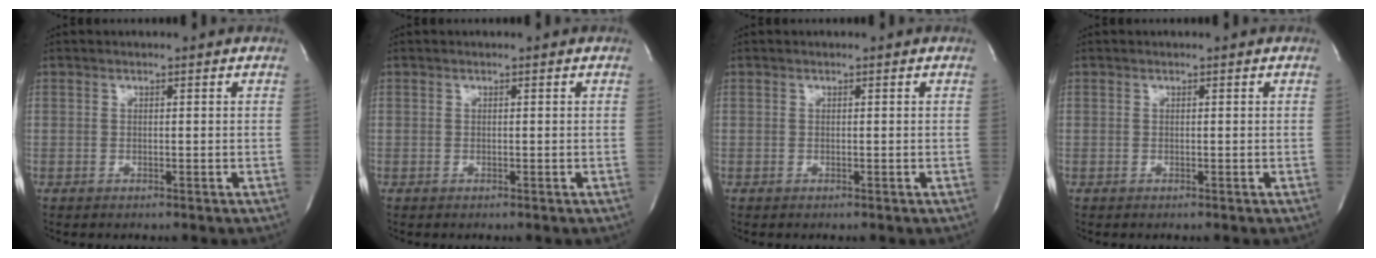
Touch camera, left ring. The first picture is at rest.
{"total": 0.0}
{"total": 0.0}
{"total": 0.0}